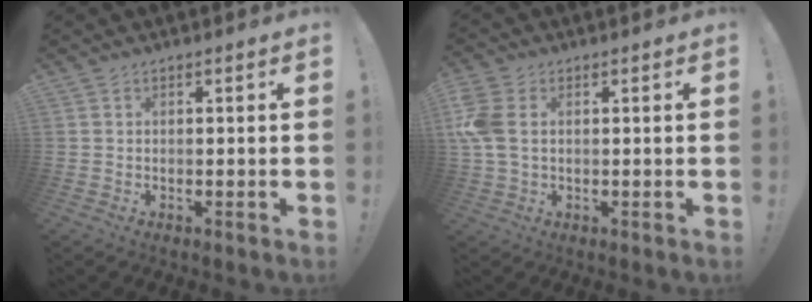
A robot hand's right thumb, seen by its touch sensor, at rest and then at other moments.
{"total": 7.8, "force": [1.2, 5.3, 5.6], "torque": [-0.138, 0.002, 0.024]}